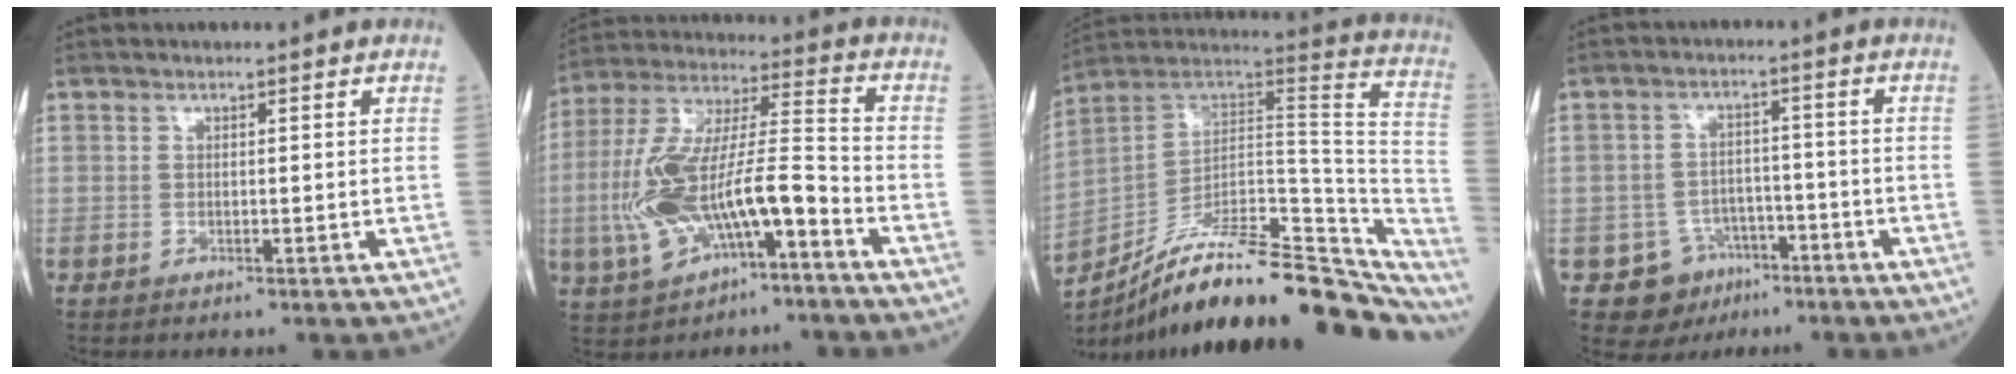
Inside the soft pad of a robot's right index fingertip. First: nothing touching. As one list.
[{"total": 15.8, "force": [-5.6, 4.3, 14.1], "torque": [-0.292, 0.013, -0.092]}, {"total": 31.4, "force": [-24.9, 8.7, 17.1], "torque": [-0.206, 0.019, -0.354]}, {"total": 6.5, "force": [-3.3, 5.6, 0.6], "torque": [-0.005, 0.012, -0.041]}]